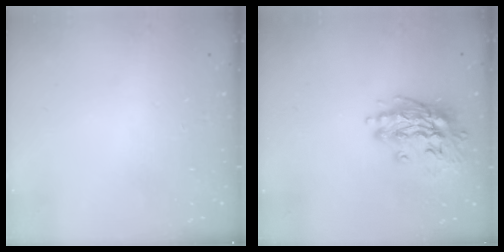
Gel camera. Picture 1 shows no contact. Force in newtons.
{"total": 15.7, "press": 15.5, "slide": 2.5}